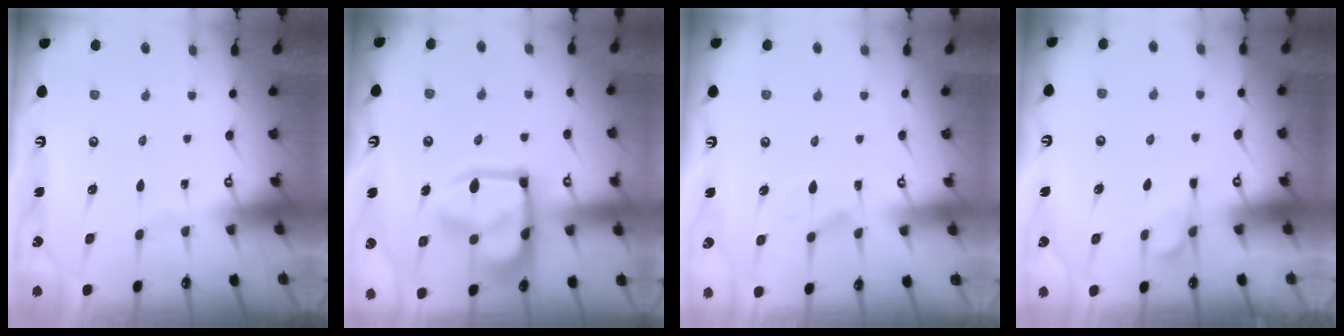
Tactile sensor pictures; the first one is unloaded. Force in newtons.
{"total": 13.5, "press": 13.4, "slide": 1.7}
{"total": 1.4, "press": 0.9, "slide": 1.1}
{"total": 1.1, "press": 0.1, "slide": 1.1}